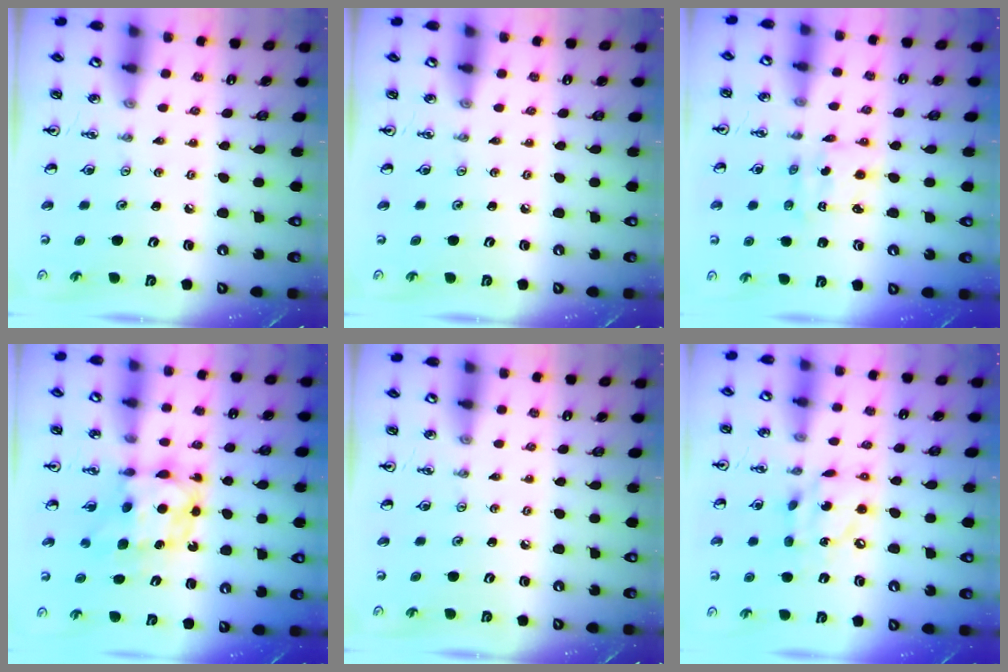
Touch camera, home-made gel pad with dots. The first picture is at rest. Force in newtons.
{"total": 0.0}
{"total": 2.3, "press": 2.3, "slide": 0.1}
{"total": 6.9, "press": 6.9, "slide": 0.5}
{"total": 0.0}
{"total": 10.6, "press": 10.6, "slide": 0.6}